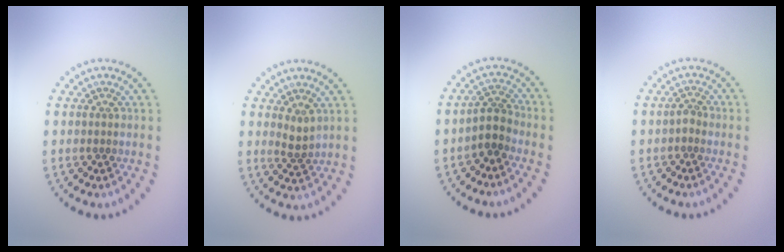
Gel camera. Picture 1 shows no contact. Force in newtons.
{"total": 1.4, "press": 1.0, "slide": 0.9}
{"total": 2.5, "press": 2.0, "slide": 1.5}
{"total": 0.9, "press": 0.7, "slide": 0.6}